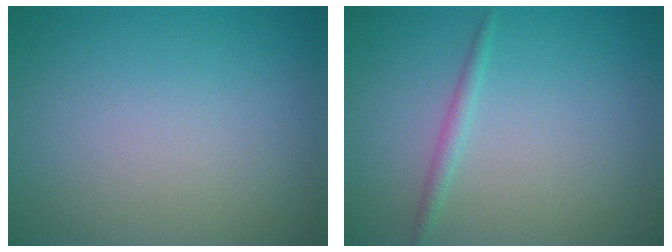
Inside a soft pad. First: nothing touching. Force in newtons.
{"total": 1.2, "press": 1.2, "slide": 0.1}